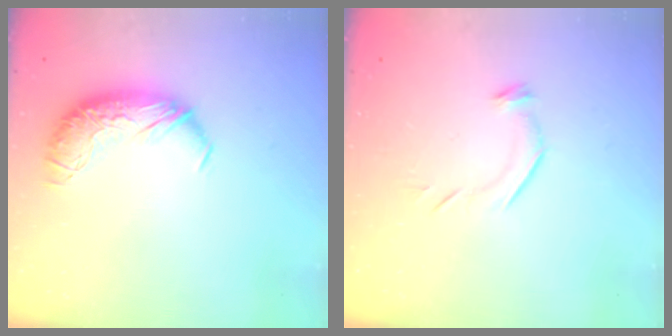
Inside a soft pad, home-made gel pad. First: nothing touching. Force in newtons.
{"total": 5.8, "press": 5.7, "slide": 1.0}